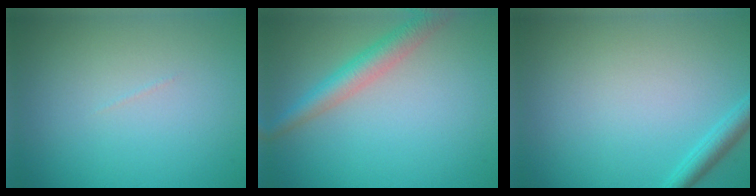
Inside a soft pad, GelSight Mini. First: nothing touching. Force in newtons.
{"total": 3.6, "press": 3.6, "slide": 0.2}
{"total": 1.9, "press": 1.9, "slide": 0.1}